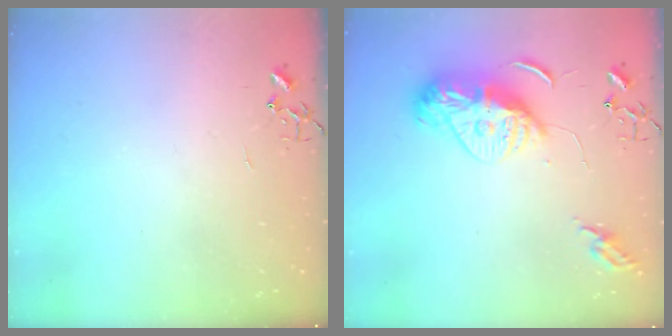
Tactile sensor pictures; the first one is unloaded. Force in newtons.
{"total": 12.7, "press": 12.7, "slide": 1.2}